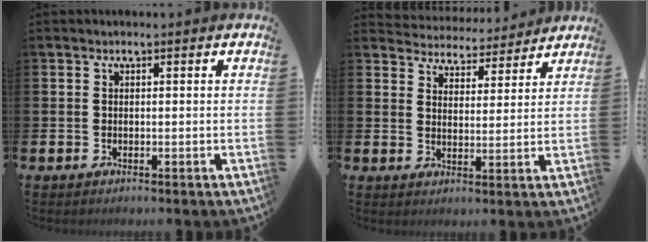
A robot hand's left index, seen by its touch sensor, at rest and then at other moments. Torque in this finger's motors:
{"motor_torque": [1.01, -1.13, 0.25, 0.01]}